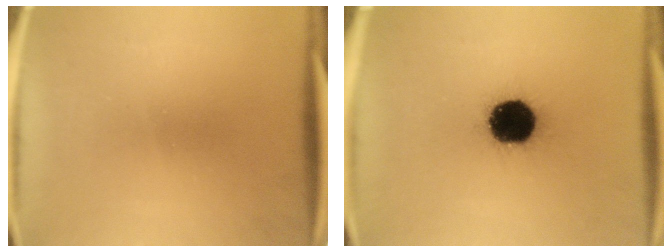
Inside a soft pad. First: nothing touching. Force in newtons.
{"total": 18.7}